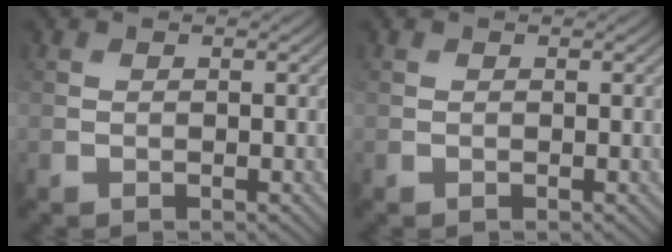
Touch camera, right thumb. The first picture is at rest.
{"total": 0.0}